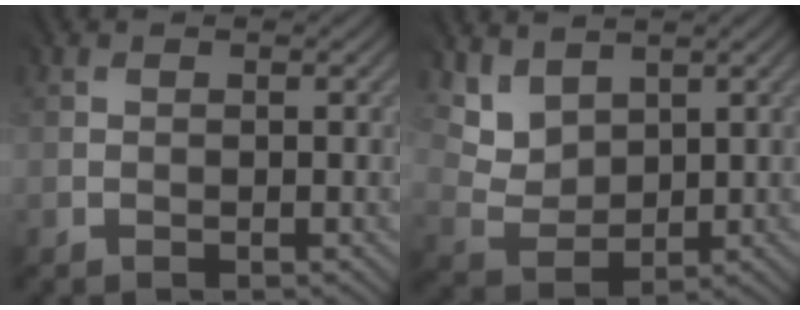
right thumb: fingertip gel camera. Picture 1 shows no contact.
{"total": 5.0, "force": [3.8, 2.8, 1.5], "torque": [-0.050, -0.014, 0.087]}